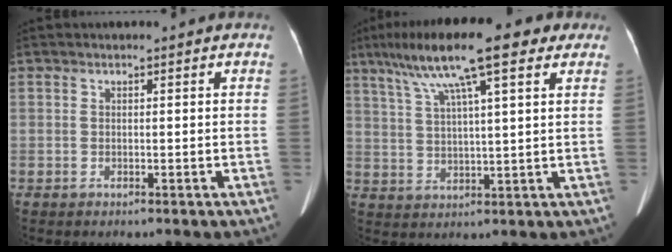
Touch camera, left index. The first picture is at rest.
{"total": 15.7, "force": [9.9, 2.4, 12.0], "torque": [-0.210, 0.045, 0.161]}